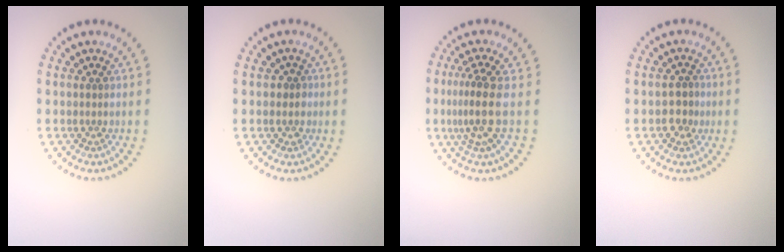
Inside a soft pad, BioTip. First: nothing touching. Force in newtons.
{"total": 1.1, "press": 0.9, "slide": 0.5}
{"total": 3.4, "press": 2.4, "slide": 2.4}
{"total": 2.1, "press": 2.0, "slide": 0.4}